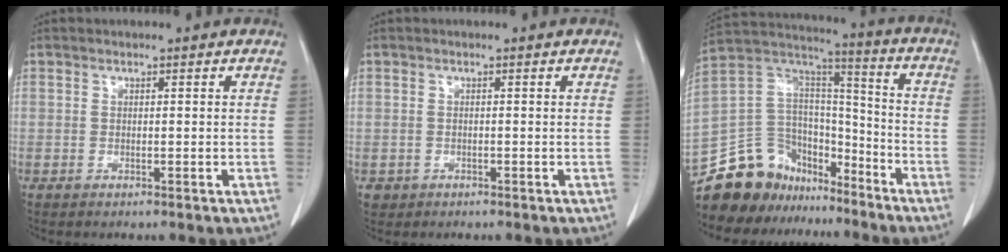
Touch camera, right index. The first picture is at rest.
{"total": 1.3, "force": [-0.2, 1.3, 0.1], "torque": [0.002, 0.004, -0.003]}
{"total": 17.1, "force": [-13.7, 9.7, 3.3], "torque": [-0.069, 0.092, -0.231]}